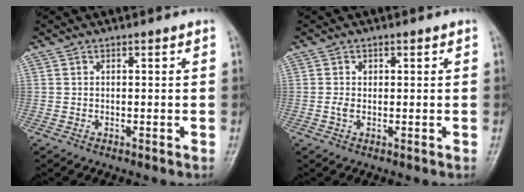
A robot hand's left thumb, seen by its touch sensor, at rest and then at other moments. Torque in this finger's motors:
{"motor_torque": [0.00, 0.00, 0.16, -0.04, 0.00]}